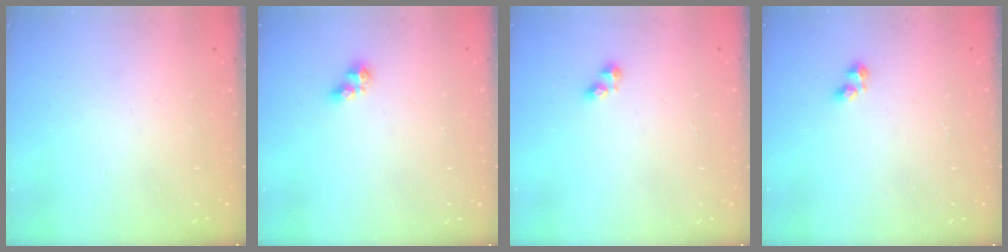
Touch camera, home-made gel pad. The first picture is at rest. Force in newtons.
{"total": 5.7, "press": 5.7, "slide": 0.5}
{"total": 2.8, "press": 2.8, "slide": 0.4}
{"total": 2.5, "press": 2.3, "slide": 0.9}